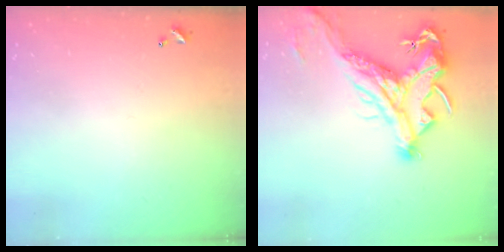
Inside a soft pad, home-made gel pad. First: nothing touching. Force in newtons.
{"total": 9.6, "press": 9.4, "slide": 2.0}